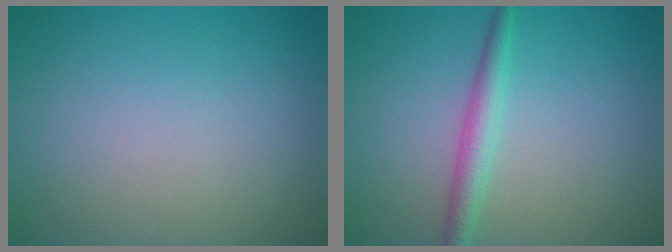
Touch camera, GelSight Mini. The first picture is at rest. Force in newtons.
{"total": 2.4, "press": 2.4, "slide": 0.1}